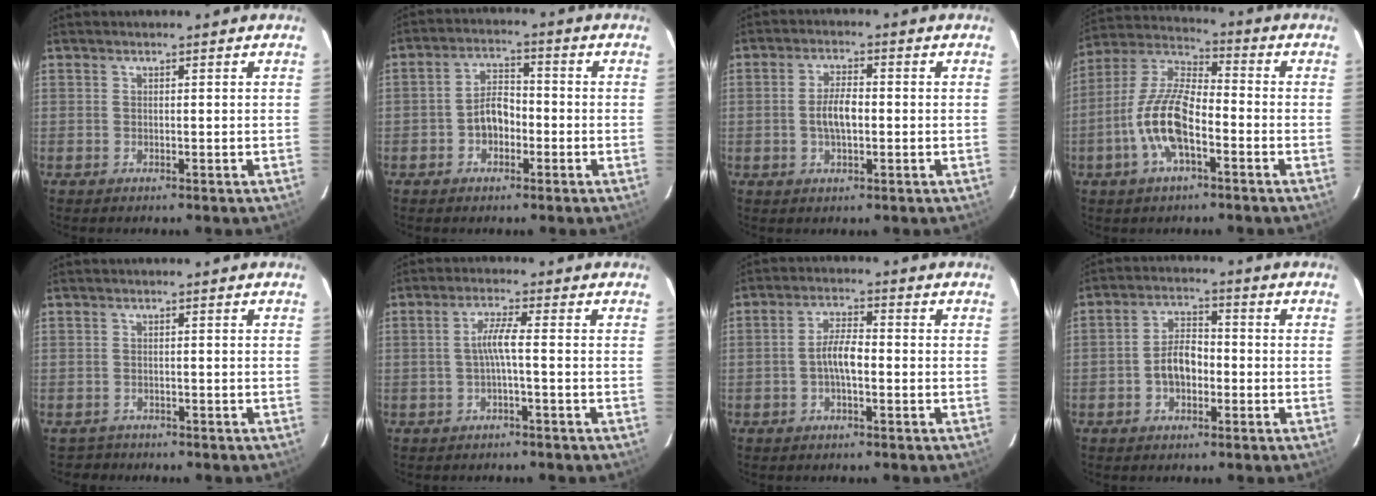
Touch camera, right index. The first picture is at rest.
{"total": 5.3, "force": [-1.8, 3.5, 3.5], "torque": [-0.065, 0.017, -0.026]}
{"total": 5.1, "force": [-0.6, 2.0, 4.6], "torque": [-0.088, 0.005, -0.007]}
{"total": 13.0, "force": [-4.7, 4.9, 11.1], "torque": [-0.236, 0.003, -0.091]}
{"total": 1.9, "force": [-1.5, 1.1, -0.3], "torque": [0.004, 0.005, -0.022]}
{"total": 3.4, "force": [-0.9, -0.4, 3.3], "torque": [-0.066, 0.004, -0.014]}
{"total": 4.6, "force": [-1.2, 1.4, 4.2], "torque": [-0.082, 0.010, -0.022]}
{"total": 5.8, "force": [-1.7, 3.4, 4.4], "torque": [-0.083, 0.014, -0.026]}